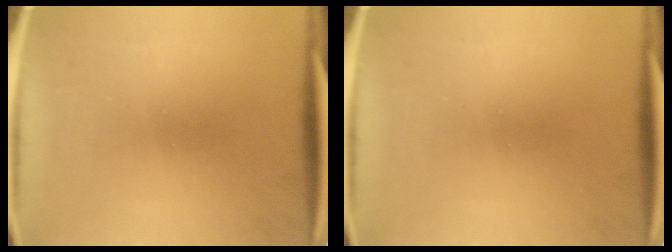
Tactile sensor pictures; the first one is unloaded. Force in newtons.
{"total": 0.0}